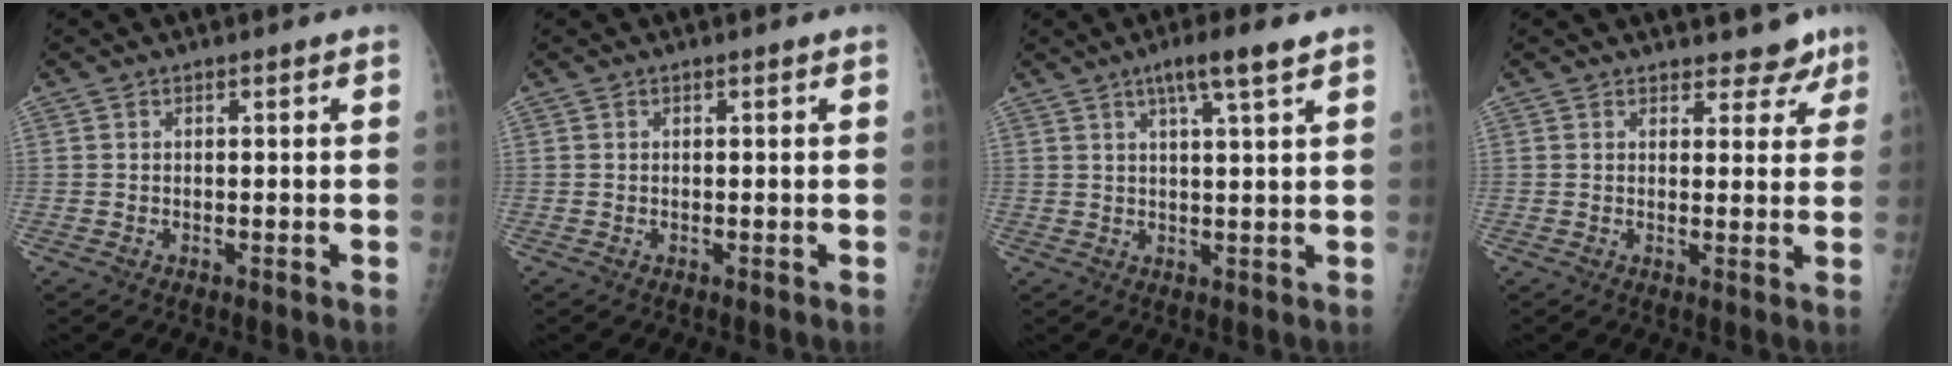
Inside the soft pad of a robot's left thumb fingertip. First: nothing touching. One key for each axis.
{"total": 0.0}
{"total": 5.9, "fx": 3.6, "fy": 0.1, "fz": 4.7, "tx": -0.084, "ty": -0.009, "tz": 0.063}
{"total": 4.9, "fx": 4.1, "fy": 2.7, "fz": 0.6, "tx": 0.024, "ty": -0.025, "tz": 0.041}